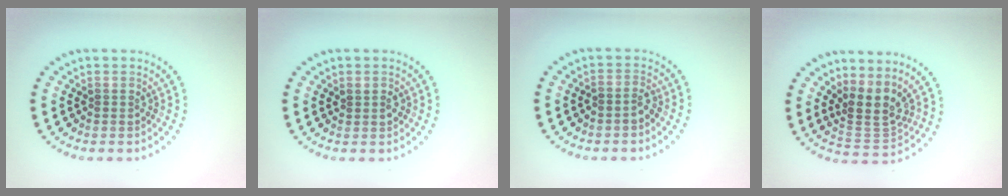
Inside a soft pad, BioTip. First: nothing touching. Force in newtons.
{"total": 1.1, "press": 1.0, "slide": 0.4}
{"total": 1.2, "press": 1.1, "slide": 0.6}
{"total": 3.4, "press": 2.5, "slide": 2.3}